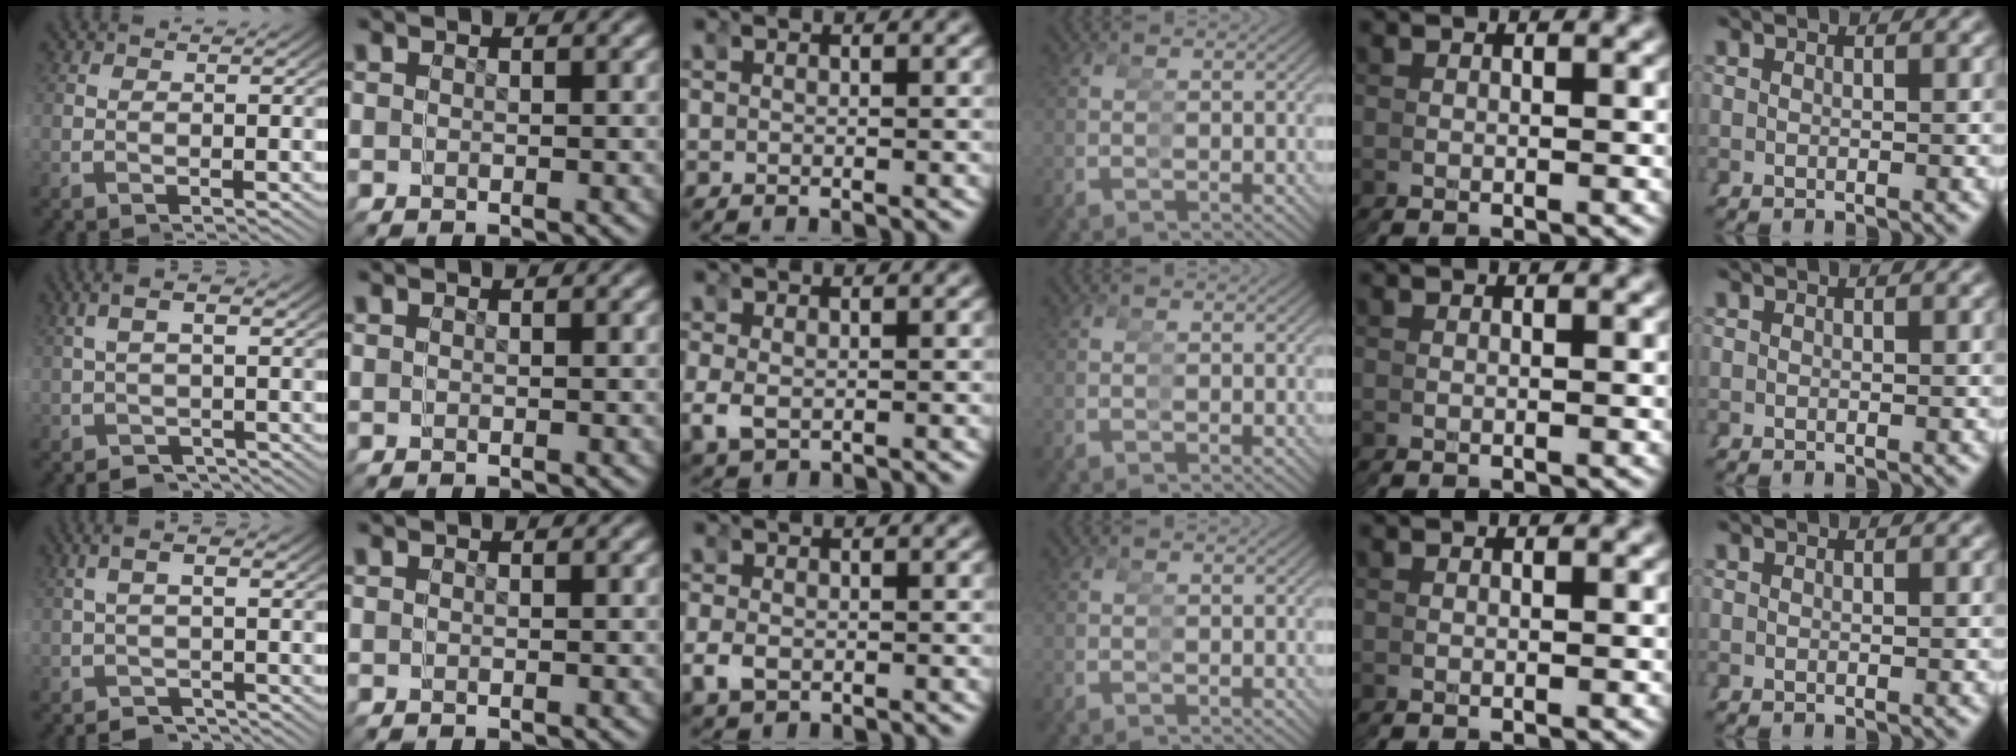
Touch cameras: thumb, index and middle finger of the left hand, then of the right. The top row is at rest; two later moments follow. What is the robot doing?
{"motion": "grasp_and_lifting", "object": "bandage"}